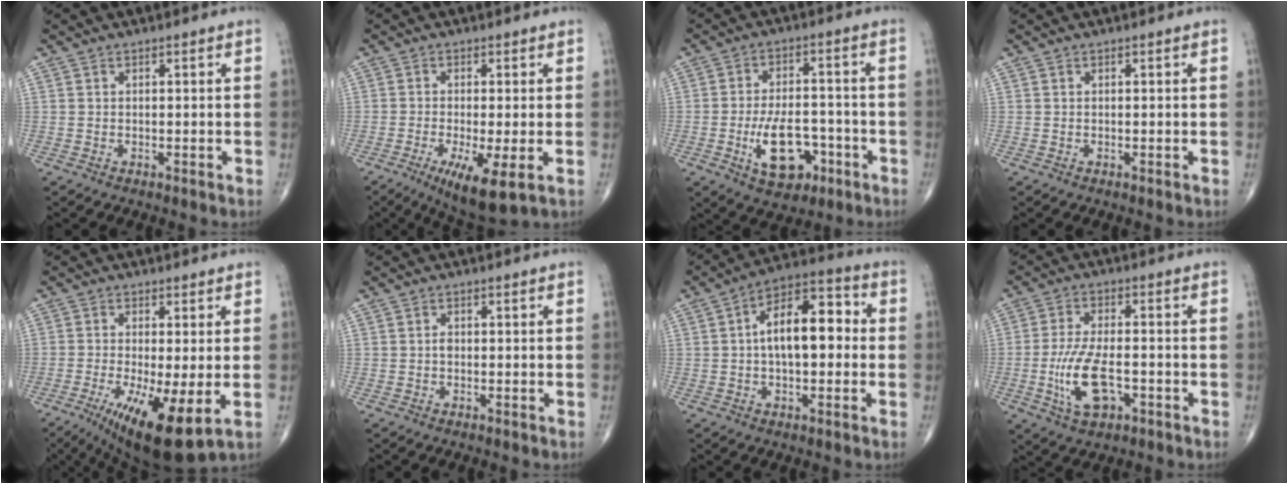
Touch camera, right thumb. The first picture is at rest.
{"total": 8.9, "force": [-3.1, 2.0, 8.1], "torque": [-0.142, -0.019, -0.049]}
{"total": 11.1, "force": [-4.2, 6.2, 8.2], "torque": [-0.119, 0.021, -0.062]}
{"total": 0.0}
{"total": 13.2, "force": [-4.0, 3.4, 12.2], "torque": [-0.213, -0.025, -0.055]}
{"total": 0.9, "force": [-0.2, 0.6, 0.6], "torque": [-0.009, 0.002, -0.006]}
{"total": 13.5, "force": [0.8, 6.9, 11.6], "torque": [-0.167, 0.038, 0.001]}
{"total": 10.3, "force": [-2.9, 4.7, 8.7], "torque": [-0.176, 0.007, -0.051]}